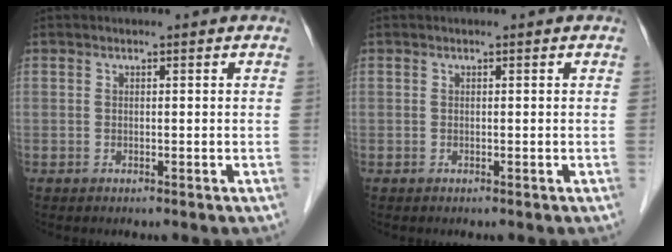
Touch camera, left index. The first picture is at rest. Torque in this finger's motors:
{"motor_torque": [0.02, 0.02, -0.01, 0.00]}